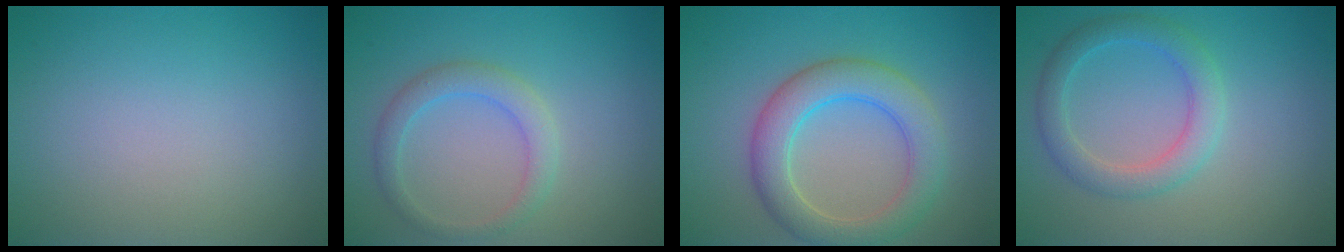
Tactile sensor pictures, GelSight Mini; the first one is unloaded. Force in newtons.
{"total": 2.5, "press": 2.5, "slide": 0.1}
{"total": 5.4, "press": 5.4, "slide": 0.2}
{"total": 3.3, "press": 3.3, "slide": 0.2}